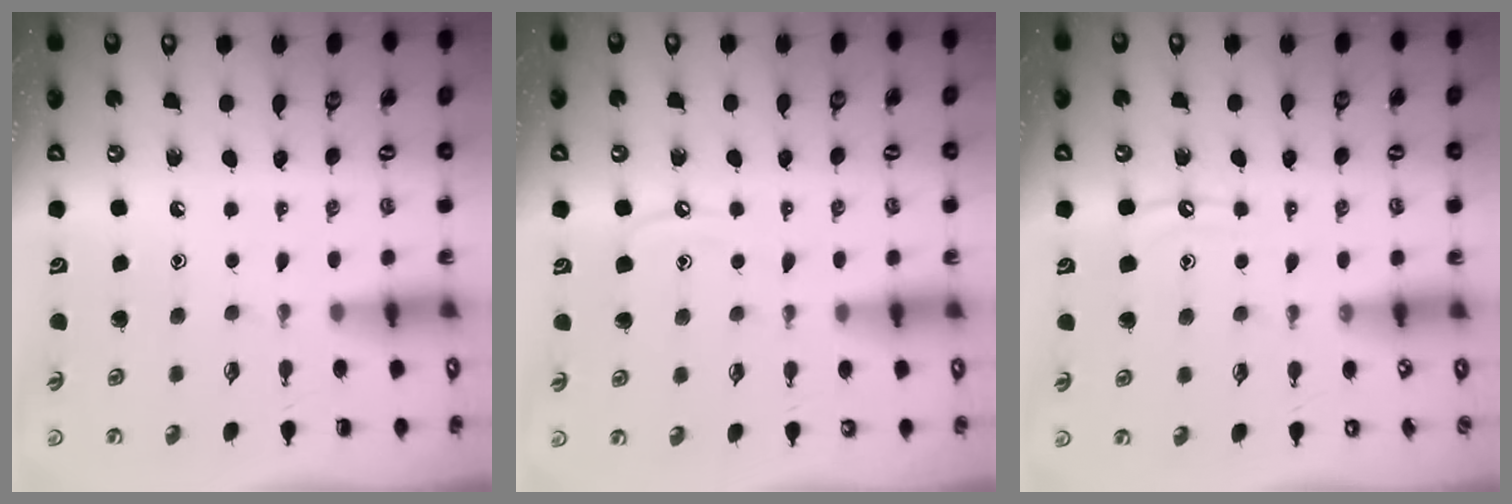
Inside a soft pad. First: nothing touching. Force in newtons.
{"total": 6.6, "press": 6.5, "slide": 0.6}
{"total": 5.9, "press": 5.9, "slide": 0.6}